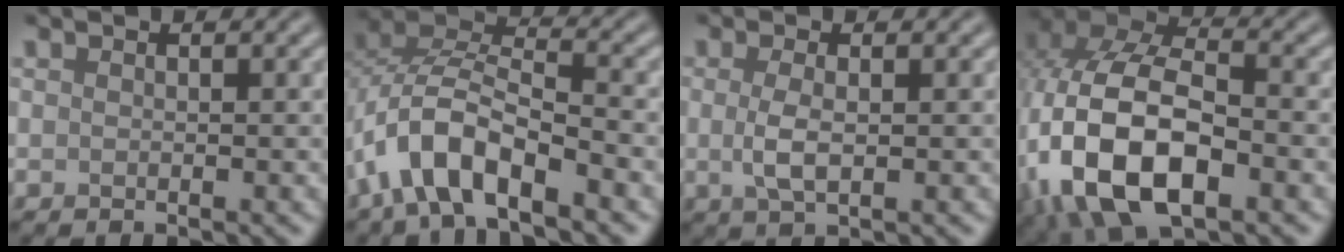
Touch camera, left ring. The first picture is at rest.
{"total": 7.9, "force": [-4.2, 3.4, 5.8], "torque": [-0.106, 0.009, -0.085]}
{"total": 2.4, "force": [0.0, 0.9, 2.2], "torque": [-0.052, -0.003, -0.002]}
{"total": 13.8, "force": [-4.6, 7.8, 10.5], "torque": [-0.228, -0.014, -0.084]}